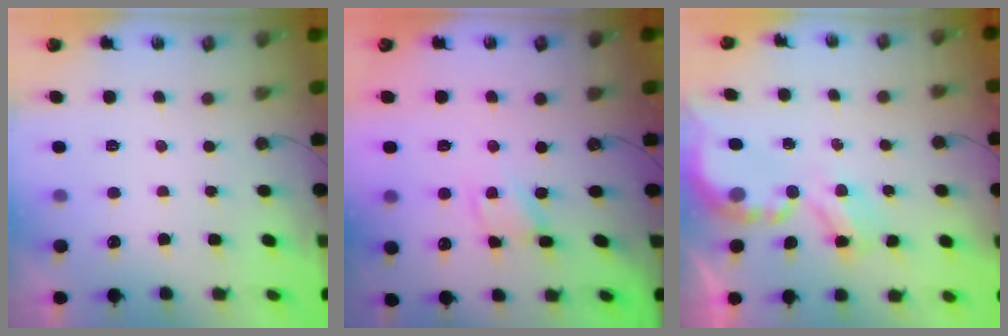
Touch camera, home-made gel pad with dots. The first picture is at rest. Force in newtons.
{"total": 3.7, "press": 3.7, "slide": 0.2}
{"total": 3.9, "press": 3.9, "slide": 0.2}